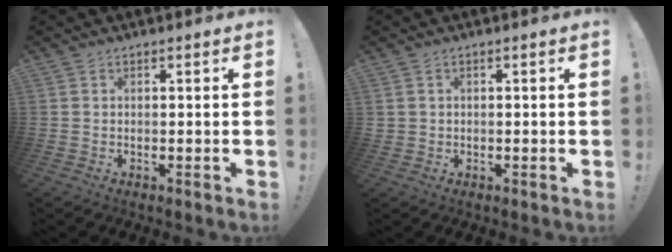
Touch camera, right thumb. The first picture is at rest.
{"total": 1.2, "force": [0.3, 1.1, 0.2], "torque": [-0.003, 0.003, 0.005]}